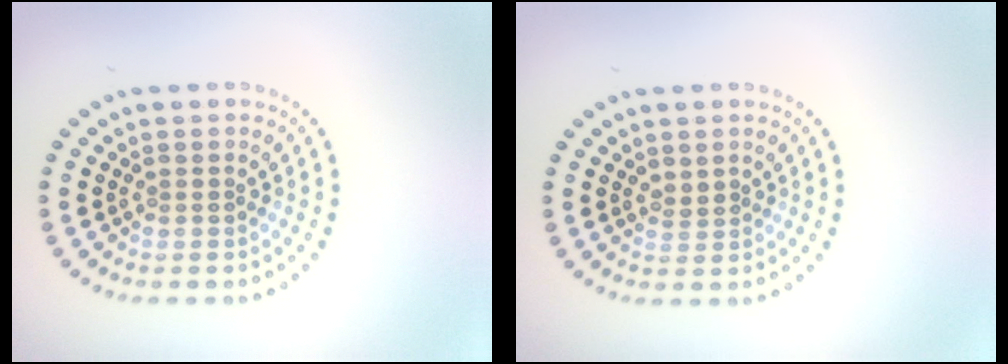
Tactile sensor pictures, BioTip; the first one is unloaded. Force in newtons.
{"total": 0.9, "press": 0.8, "slide": 0.4}